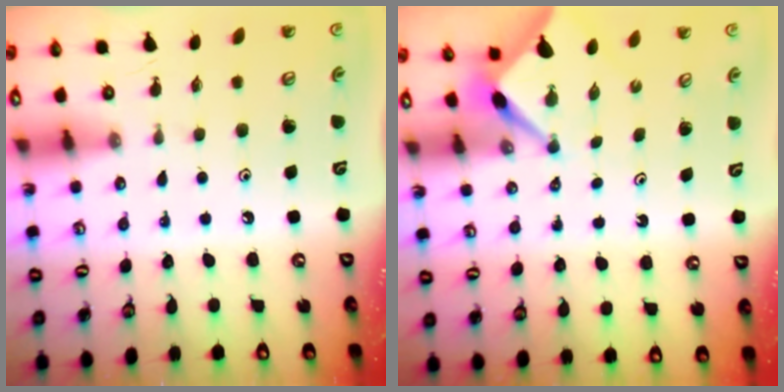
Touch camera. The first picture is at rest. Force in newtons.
{"total": 2.4, "press": 2.4, "slide": 0.3}